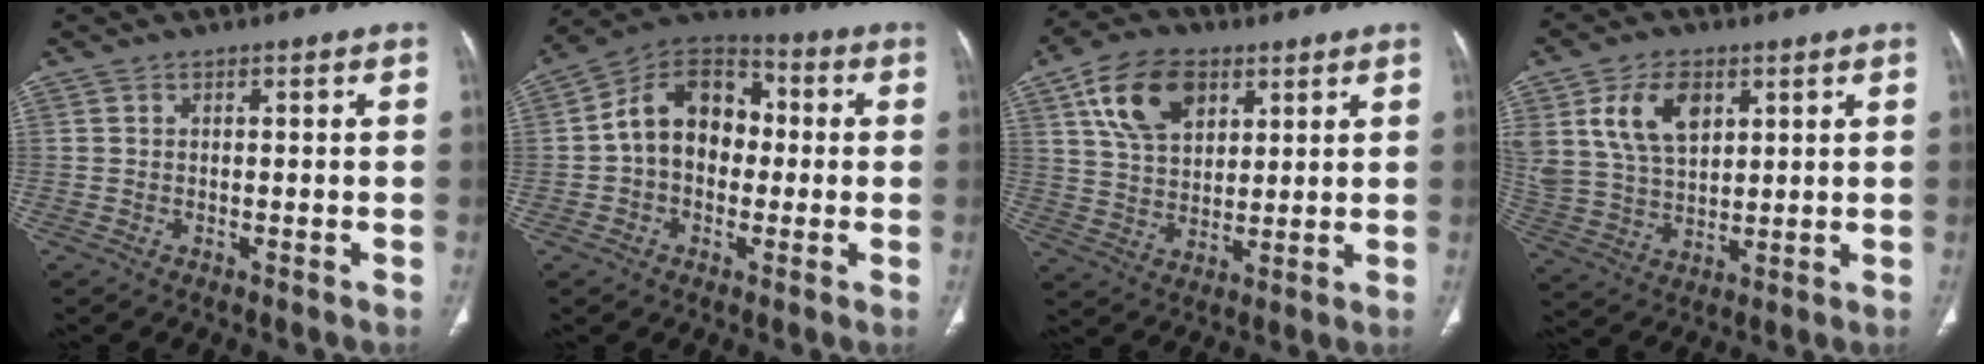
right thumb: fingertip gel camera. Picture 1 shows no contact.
{"total": 14.1, "force": [0.2, 10.4, 9.5], "torque": [-0.123, 0.038, -0.013]}
{"total": 13.3, "force": [6.1, 8.3, 8.4], "torque": [-0.128, -0.014, 0.112]}
{"total": 12.6, "force": [5.2, 7.9, 8.3], "torque": [-0.140, -0.015, 0.109]}